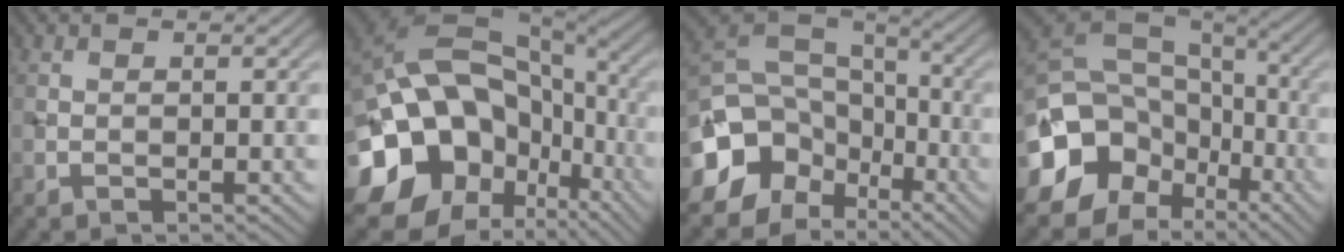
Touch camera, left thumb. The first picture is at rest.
{"total": 21.8, "force": [-4.0, 16.9, 13.2], "torque": [-0.272, 0.011, -0.065]}
{"total": 18.3, "force": [-7.8, 14.4, 8.1], "torque": [-0.201, -0.049, -0.139]}
{"total": 21.1, "force": [-8.0, 17.1, 9.5], "torque": [-0.227, -0.046, -0.137]}